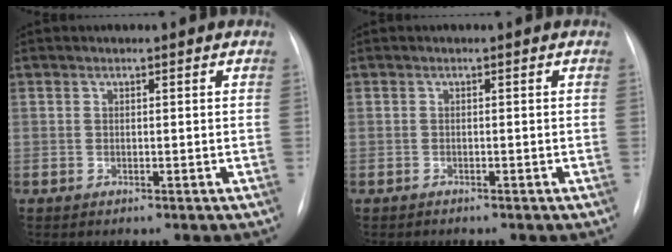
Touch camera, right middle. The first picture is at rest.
{"total": 0.7, "force": [-0.6, 0.3, 0.1], "torque": [-0.009, 0.000, -0.011]}